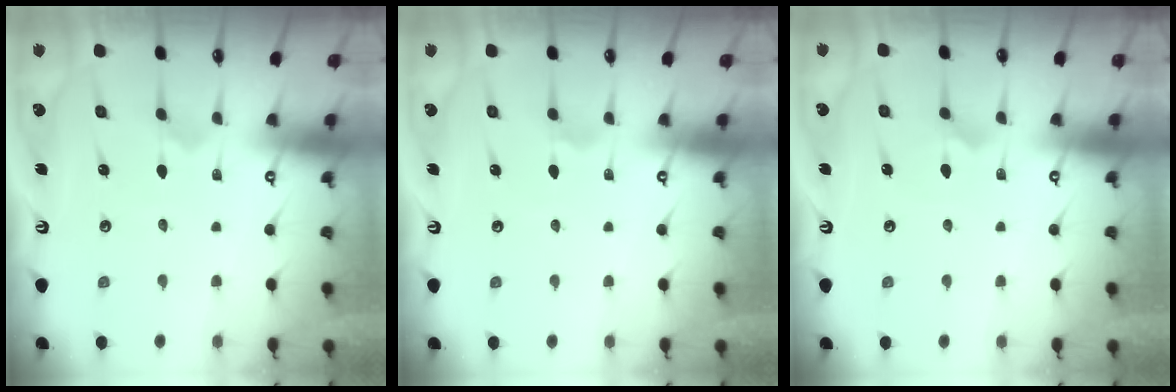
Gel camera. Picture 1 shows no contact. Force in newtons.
{"total": 1.6, "press": 1.6, "slide": 0.3}
{"total": 3.0, "press": 3.0, "slide": 0.1}